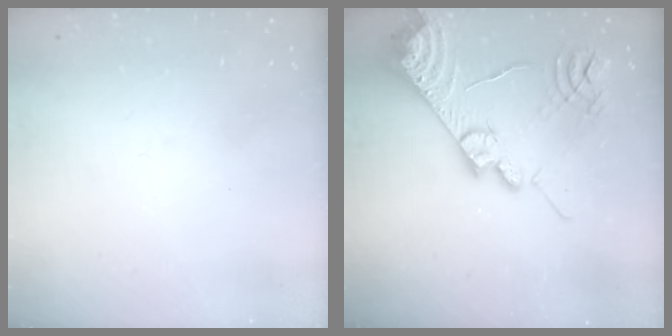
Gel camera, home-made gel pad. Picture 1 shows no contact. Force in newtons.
{"total": 19.2, "press": 19.1, "slide": 1.8}